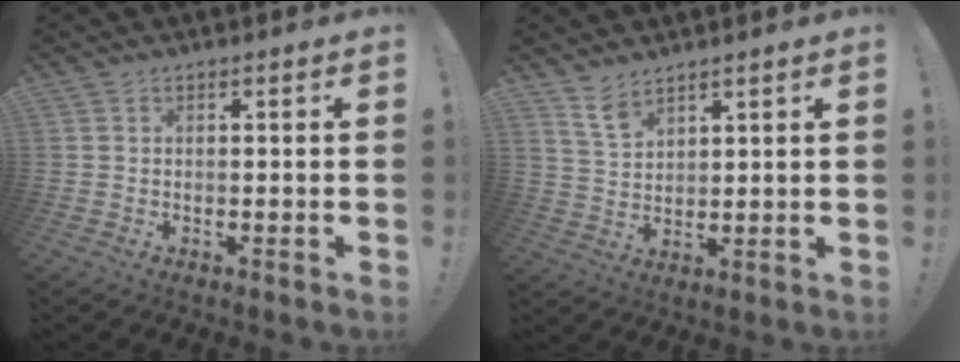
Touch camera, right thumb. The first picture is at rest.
{"total": 6.4, "force": [5.0, 2.7, 2.9], "torque": [-0.048, -0.030, 0.093]}